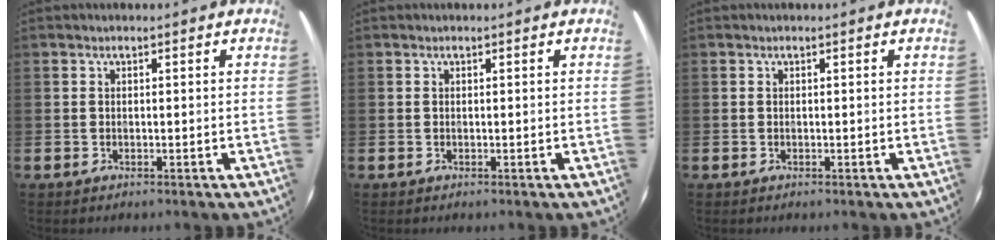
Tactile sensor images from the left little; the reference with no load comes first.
{"total": 0.0}
{"total": 0.0}